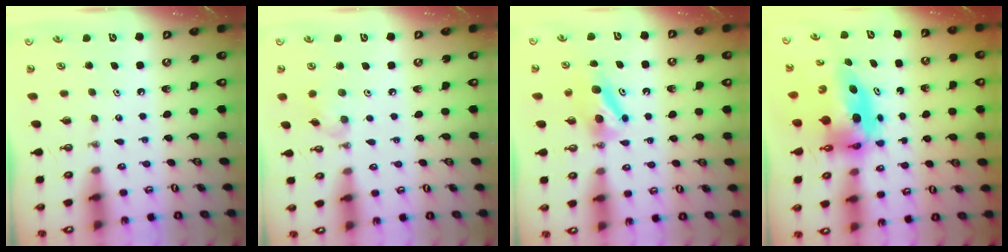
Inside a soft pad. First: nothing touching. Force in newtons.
{"total": 5.9, "press": 5.8, "slide": 1.2}
{"total": 8.1, "press": 7.9, "slide": 1.6}
{"total": 8.3, "press": 8.3, "slide": 0.7}